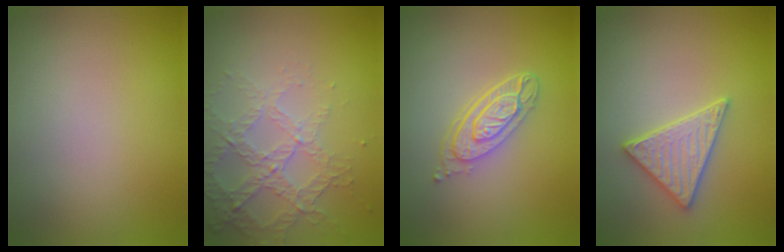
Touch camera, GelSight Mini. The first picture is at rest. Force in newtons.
{"total": 4.3, "press": 2.9, "slide": 3.2}
{"total": 3.5, "press": 2.7, "slide": 2.2}
{"total": 3.0, "press": 2.9, "slide": 0.7}